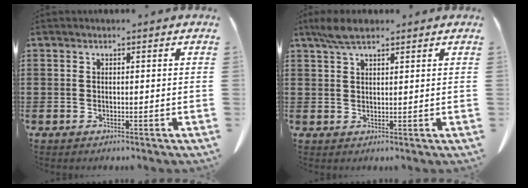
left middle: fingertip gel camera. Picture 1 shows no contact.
{"total": 3.9, "force": [2.6, 1.1, 2.6], "torque": [-0.058, 0.003, 0.049]}